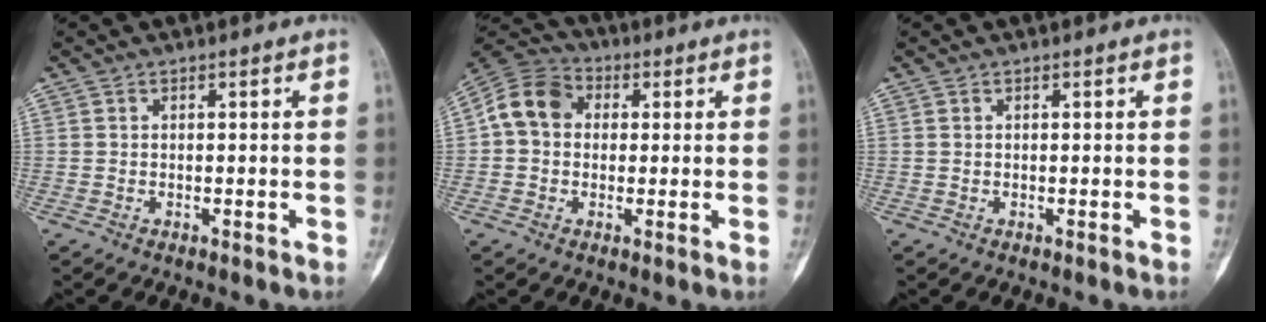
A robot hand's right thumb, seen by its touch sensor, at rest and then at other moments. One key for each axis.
{"total": 9.4, "fx": 1.0, "fy": 7.6, "fz": 5.4, "tx": -0.089, "ty": 0.026, "tz": 0.002}
{"total": 0.0}